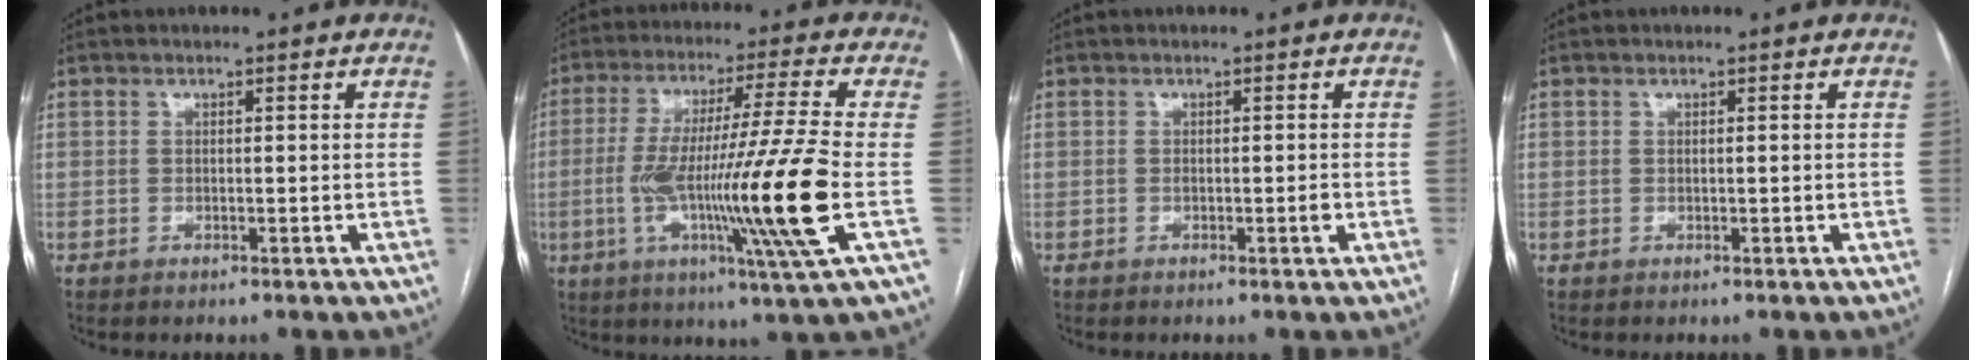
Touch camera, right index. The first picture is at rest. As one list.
[{"total": 18.2, "force": [-3.8, -2.1, 17.7], "torque": [-0.333, -0.021, -0.075]}, {"total": 1.2, "force": [-0.4, 0.0, 1.1], "torque": [-0.018, -0.001, -0.005]}, {"total": 0.0}]